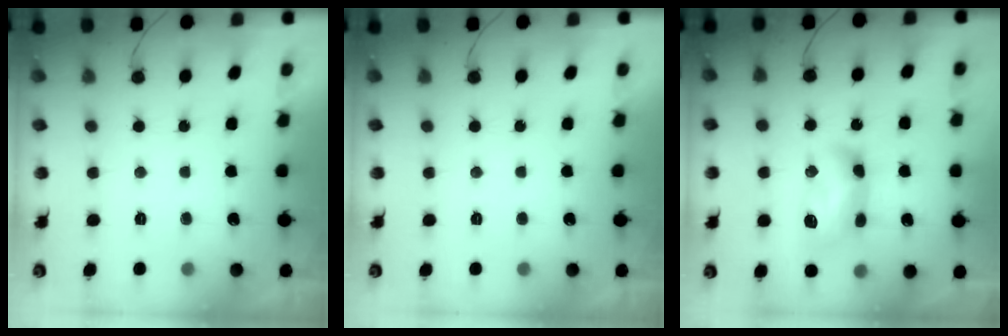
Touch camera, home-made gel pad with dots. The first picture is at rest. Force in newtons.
{"total": 0.0}
{"total": 12.7, "press": 12.6, "slide": 0.9}